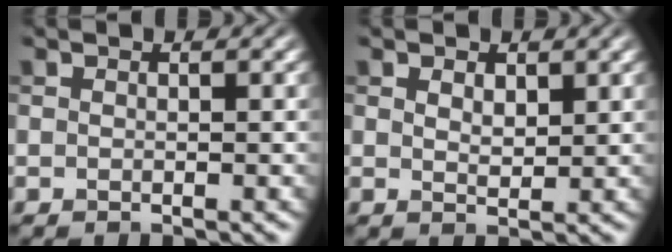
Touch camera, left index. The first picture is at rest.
{"total": 1.6, "force": [1.0, 0.8, 0.9], "torque": [-0.015, -0.004, 0.020]}